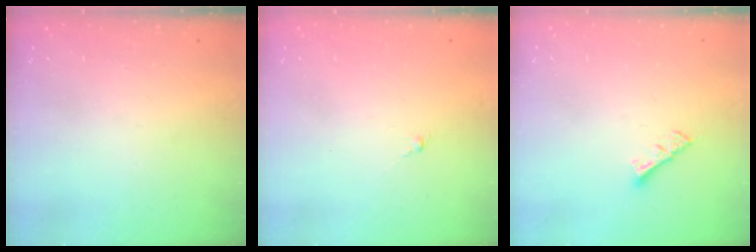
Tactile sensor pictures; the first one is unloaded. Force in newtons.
{"total": 0.5, "press": 0.4, "slide": 0.4}
{"total": 4.2, "press": 4.2, "slide": 0.3}